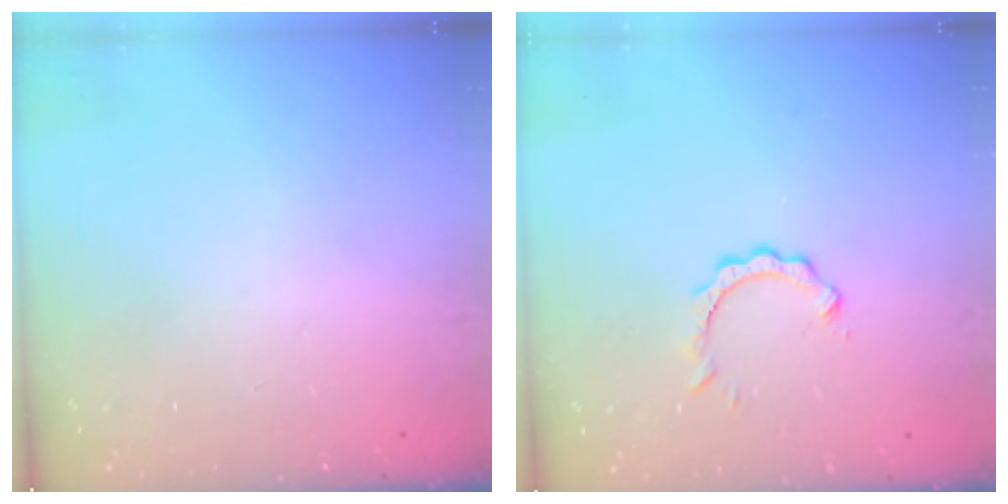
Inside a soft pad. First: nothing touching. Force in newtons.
{"total": 2.1, "press": 2.1, "slide": 0.2}